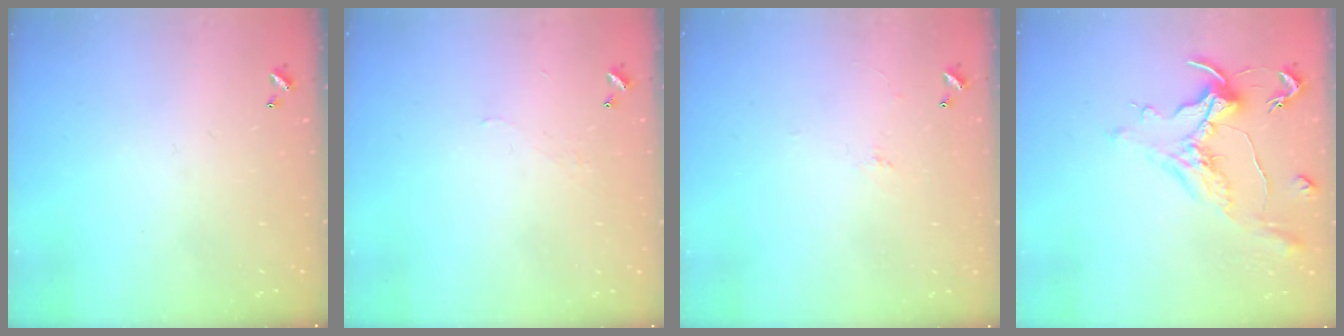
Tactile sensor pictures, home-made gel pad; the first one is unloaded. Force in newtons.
{"total": 2.2, "press": 2.2, "slide": 0.5}
{"total": 1.7, "press": 1.5, "slide": 0.8}
{"total": 1.1, "press": 1.0, "slide": 0.5}